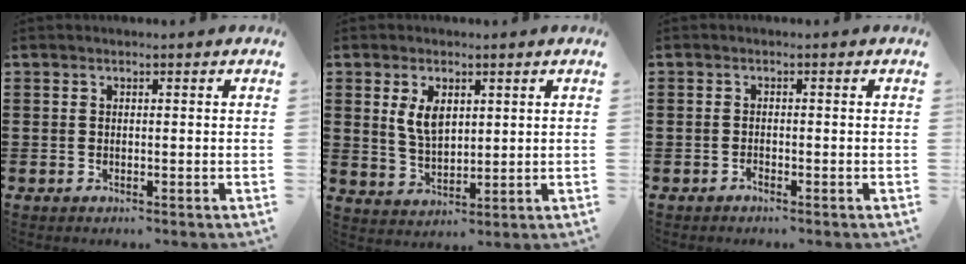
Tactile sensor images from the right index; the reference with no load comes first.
{"total": 4.7, "force": [1.7, 2.5, 3.6], "torque": [-0.070, 0.003, 0.029]}
{"total": 0.8, "force": [-0.8, 0.0, 0.0], "torque": [0.000, -0.001, -0.016]}